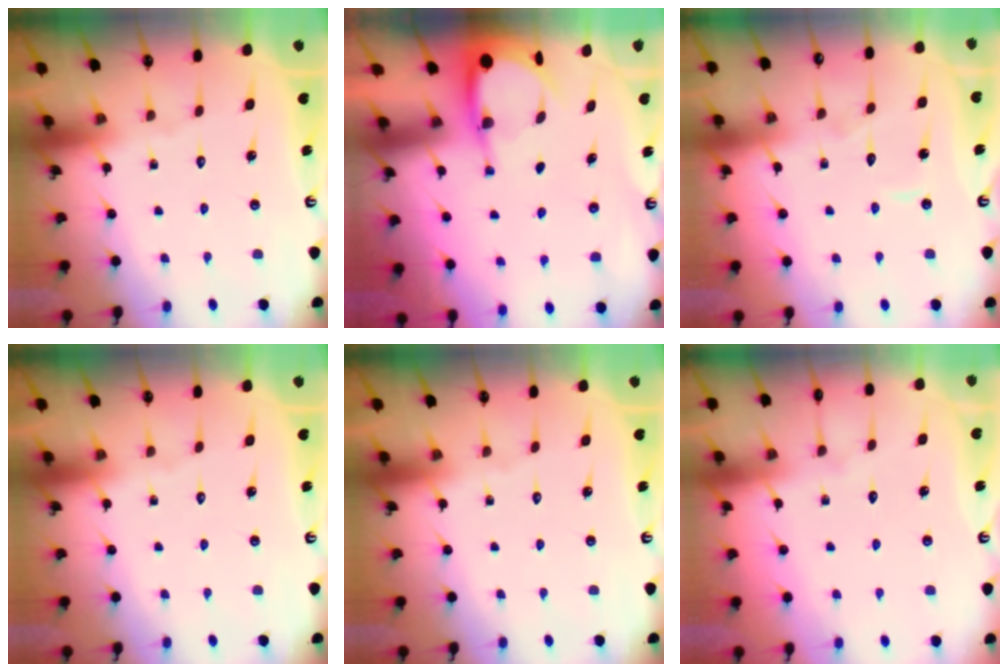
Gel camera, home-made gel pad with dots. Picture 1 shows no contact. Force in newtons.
{"total": 3.9, "press": 3.9, "slide": 0.4}
{"total": 3.7, "press": 3.7, "slide": 0.1}
{"total": 0.0}
{"total": 0.0}
{"total": 2.9, "press": 2.9, "slide": 0.4}